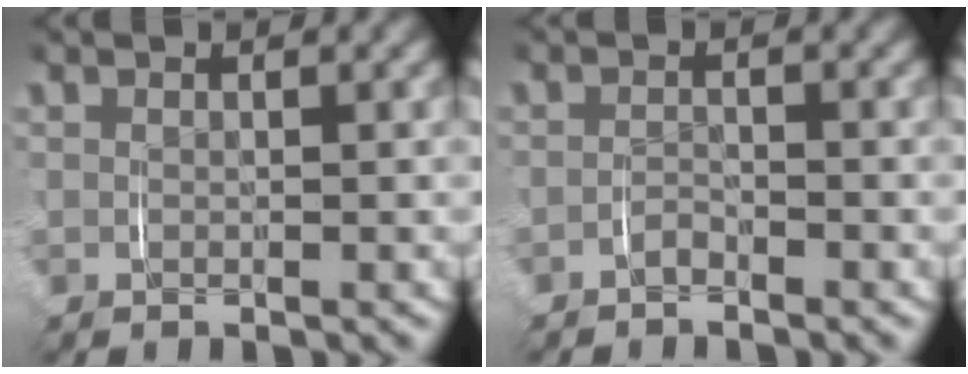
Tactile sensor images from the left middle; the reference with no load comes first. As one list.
[{"total": 1.4, "force": [-1.4, 0.0, -0.1], "torque": [0.000, -0.002, -0.027]}]